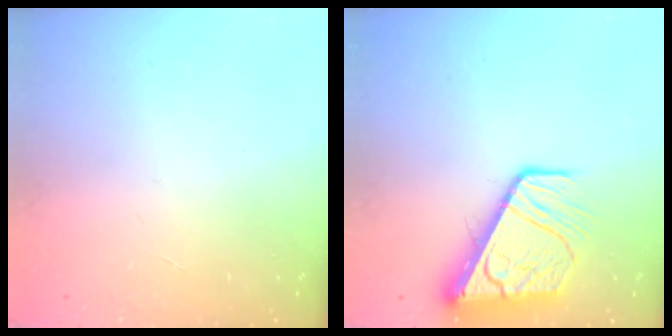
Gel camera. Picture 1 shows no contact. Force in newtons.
{"total": 11.8, "press": 11.8, "slide": 1.4}